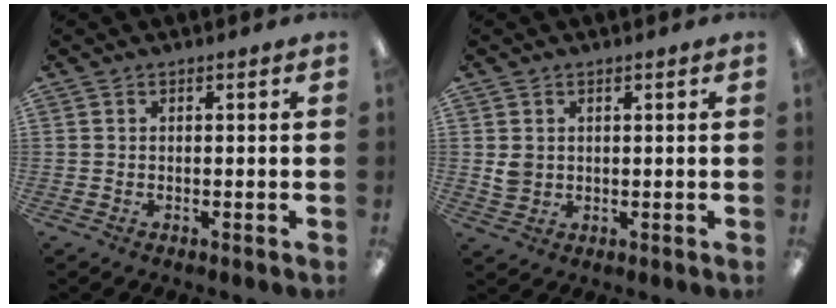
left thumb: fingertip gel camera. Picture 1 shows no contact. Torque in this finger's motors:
{"motor_torque": [-0.21, 0.29, 0.37, -0.44, 0.00]}